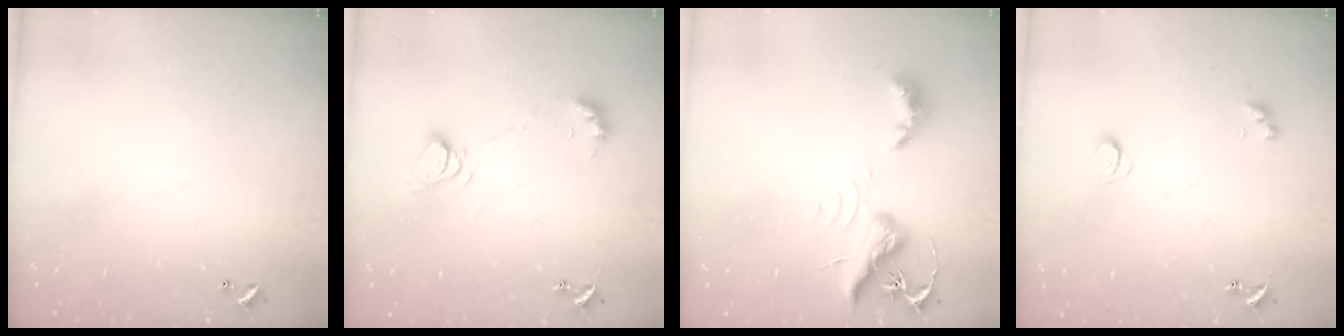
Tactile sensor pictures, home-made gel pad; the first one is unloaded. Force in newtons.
{"total": 7.8, "press": 7.7, "slide": 0.9}
{"total": 6.6, "press": 6.6, "slide": 0.3}
{"total": 1.7, "press": 1.7, "slide": 0.3}